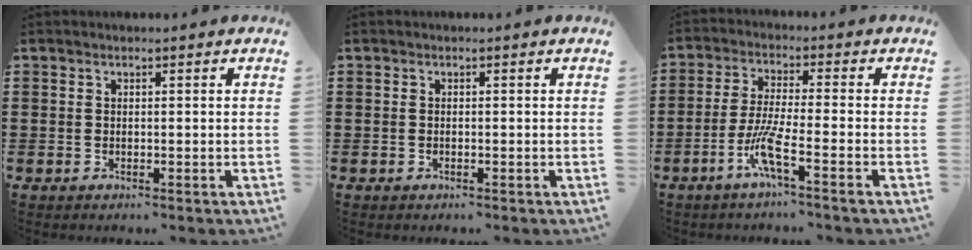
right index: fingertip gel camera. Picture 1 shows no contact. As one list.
[{"total": 0.0}, {"total": 6.7, "force": [-3.5, 0.3, 5.7], "torque": [-0.120, -0.008, -0.072]}]